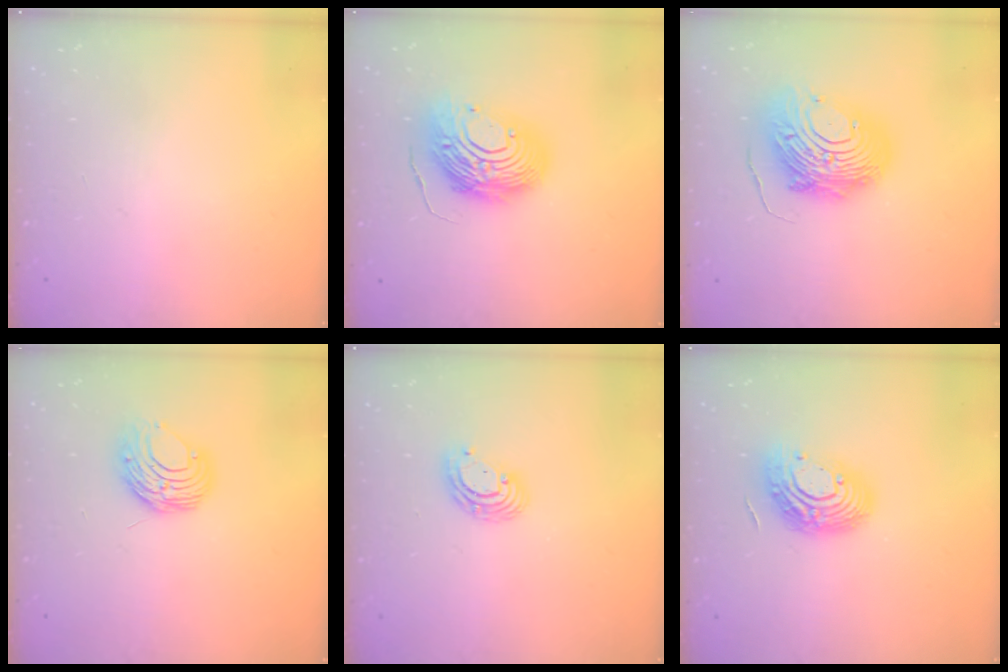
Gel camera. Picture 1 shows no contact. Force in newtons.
{"total": 14.5, "press": 14.4, "slide": 1.5}
{"total": 14.8, "press": 14.7, "slide": 1.3}
{"total": 8.8, "press": 8.8, "slide": 0.8}
{"total": 5.8, "press": 5.8, "slide": 0.4}
{"total": 13.3, "press": 13.3, "slide": 1.0}